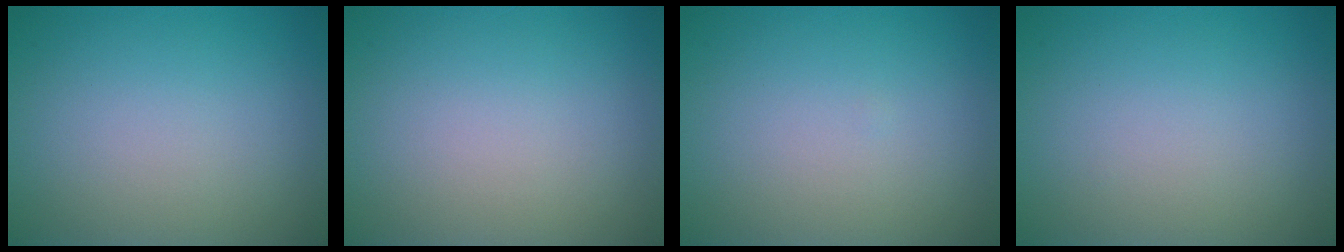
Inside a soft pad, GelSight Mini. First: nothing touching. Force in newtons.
{"total": 0.0}
{"total": 0.0}
{"total": 0.0}